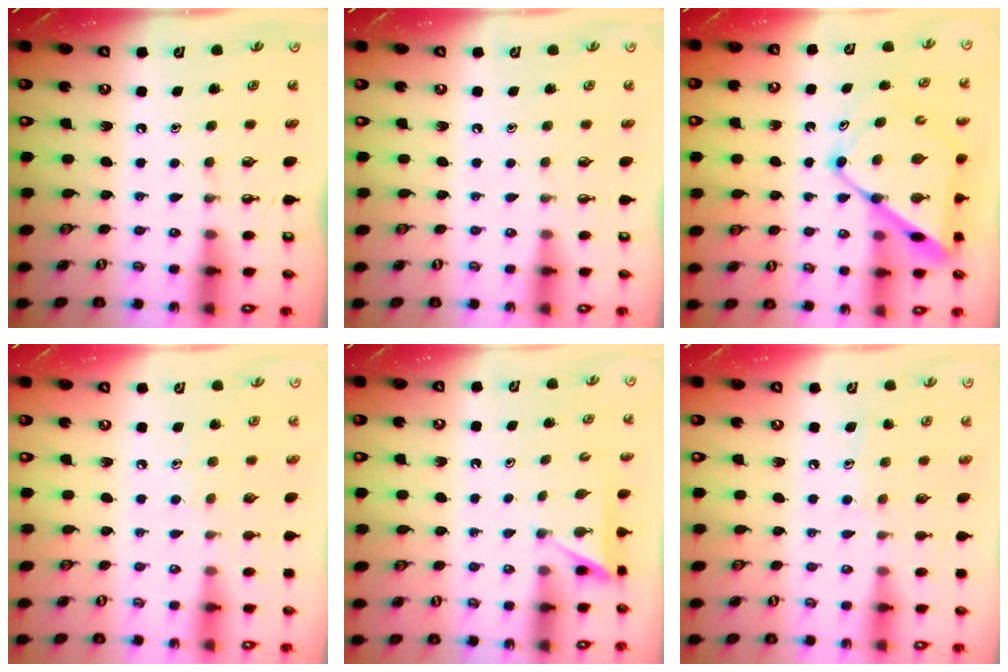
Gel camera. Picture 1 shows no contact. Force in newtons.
{"total": 0.0}
{"total": 13.8, "press": 13.7, "slide": 1.4}
{"total": 5.6, "press": 5.5, "slide": 0.7}
{"total": 2.4, "press": 2.4, "slide": 0.4}
{"total": 5.5, "press": 5.5, "slide": 0.4}